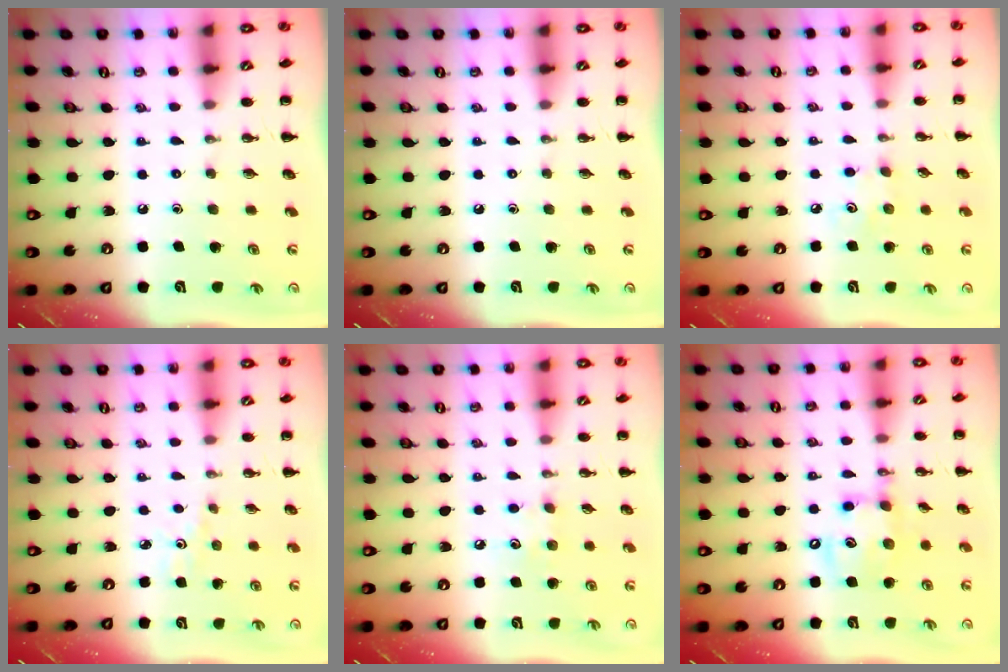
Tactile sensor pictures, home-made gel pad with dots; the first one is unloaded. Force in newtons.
{"total": 0.0}
{"total": 3.4, "press": 3.3, "slide": 0.9}
{"total": 2.0, "press": 1.9, "slide": 0.7}
{"total": 6.6, "press": 6.4, "slide": 1.8}
{"total": 13.0, "press": 12.8, "slide": 2.2}